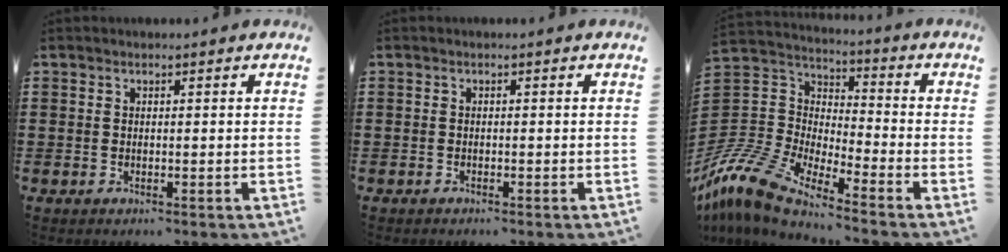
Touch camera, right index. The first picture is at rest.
{"total": 0.6, "force": [-0.6, 0.2, 0.0], "torque": [-0.001, 0.001, -0.012]}
{"total": 11.3, "force": [-10.2, 2.4, 4.1], "torque": [-0.137, 0.008, -0.219]}